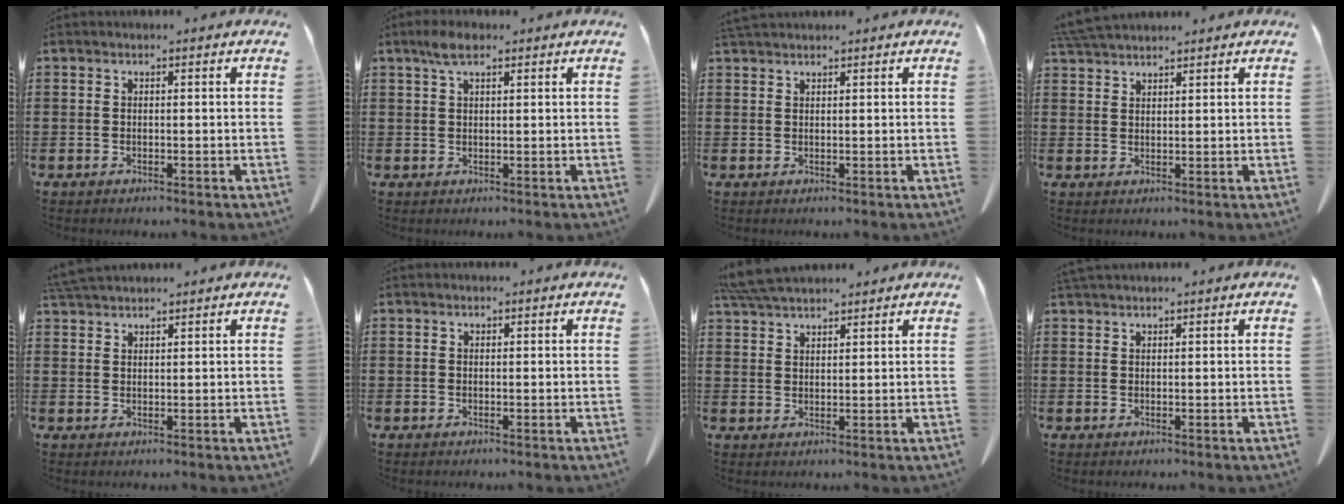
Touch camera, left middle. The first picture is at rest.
{"total": 3.4, "force": [1.9, 1.2, 2.5], "torque": [-0.056, 0.005, 0.033]}
{"total": 1.5, "force": [1.4, 0.2, 0.3], "torque": [-0.011, -0.001, 0.029]}
{"total": 3.8, "force": [3.7, 0.4, 1.0], "torque": [-0.031, -0.005, 0.071]}
{"total": 3.1, "force": [2.9, 0.3, 0.8], "torque": [-0.025, -0.003, 0.058]}
{"total": 0.0}
{"total": 5.4, "force": [4.9, 0.8, 2.0], "torque": [-0.053, -0.007, 0.094]}
{"total": 1.1, "force": [1.1, 0.0, 0.3], "torque": [-0.008, -0.001, 0.022]}